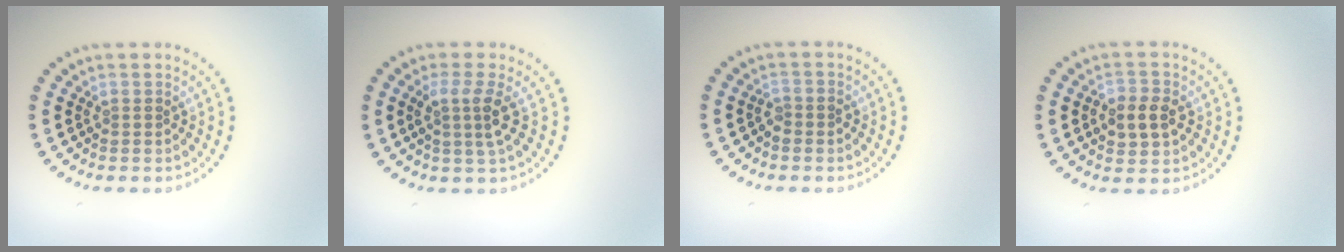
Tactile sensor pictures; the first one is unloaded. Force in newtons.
{"total": 2.7, "press": 1.9, "slide": 1.8}
{"total": 0.9, "press": 0.8, "slide": 0.5}
{"total": 2.9, "press": 2.9, "slide": 0.3}